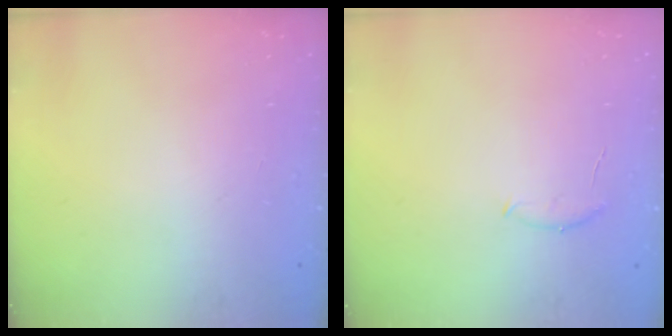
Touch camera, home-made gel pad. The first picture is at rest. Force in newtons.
{"total": 6.1, "press": 6.0, "slide": 1.1}